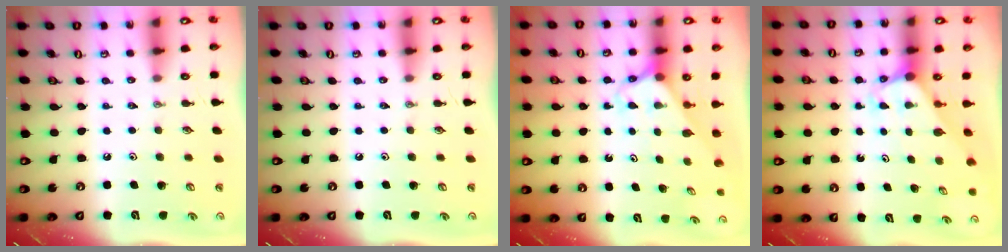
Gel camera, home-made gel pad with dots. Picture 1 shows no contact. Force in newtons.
{"total": 0.0}
{"total": 2.5, "press": 2.5, "slide": 0.2}
{"total": 3.0, "press": 3.0, "slide": 0.2}